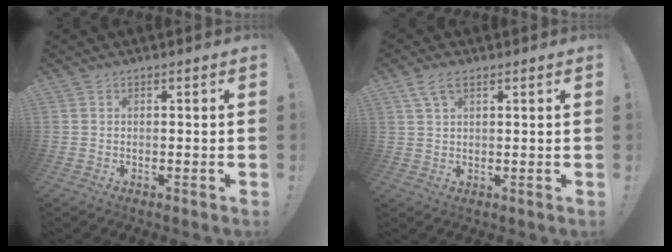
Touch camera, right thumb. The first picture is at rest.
{"total": 5.3, "force": [2.8, 2.6, 3.7], "torque": [-0.067, -0.002, 0.054]}